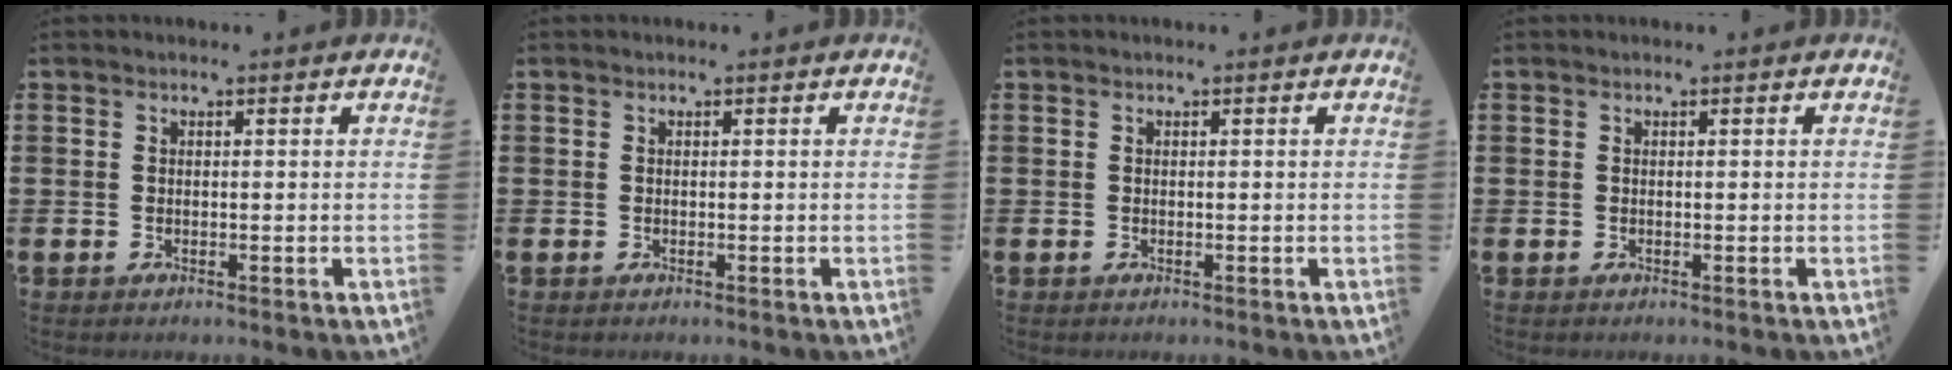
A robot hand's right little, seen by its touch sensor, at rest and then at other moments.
{"total": 0.0}
{"total": 0.0}
{"total": 0.0}